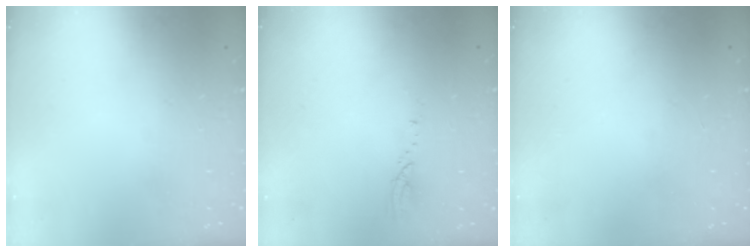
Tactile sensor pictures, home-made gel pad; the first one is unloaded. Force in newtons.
{"total": 3.2, "press": 3.2, "slide": 0.3}
{"total": 0.0}